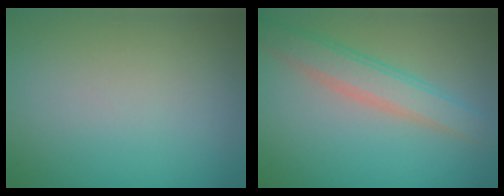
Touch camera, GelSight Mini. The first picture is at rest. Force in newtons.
{"total": 3.8, "press": 3.8, "slide": 0.2}